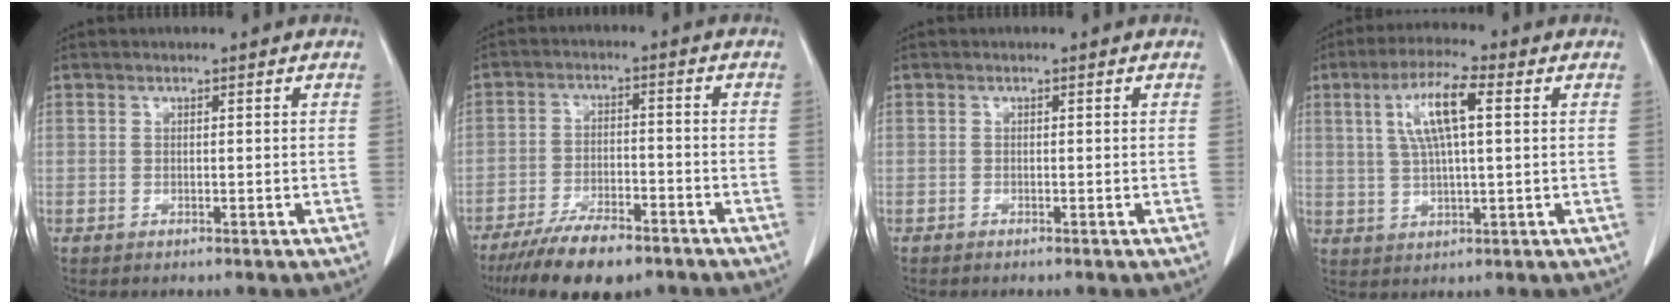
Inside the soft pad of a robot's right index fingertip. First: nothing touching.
{"total": 10.5, "force": [-7.9, 3.1, 6.1], "torque": [-0.102, -0.015, -0.134]}
{"total": 0.0}
{"total": 8.6, "force": [2.4, 1.4, 8.1], "torque": [-0.160, 0.015, 0.047]}